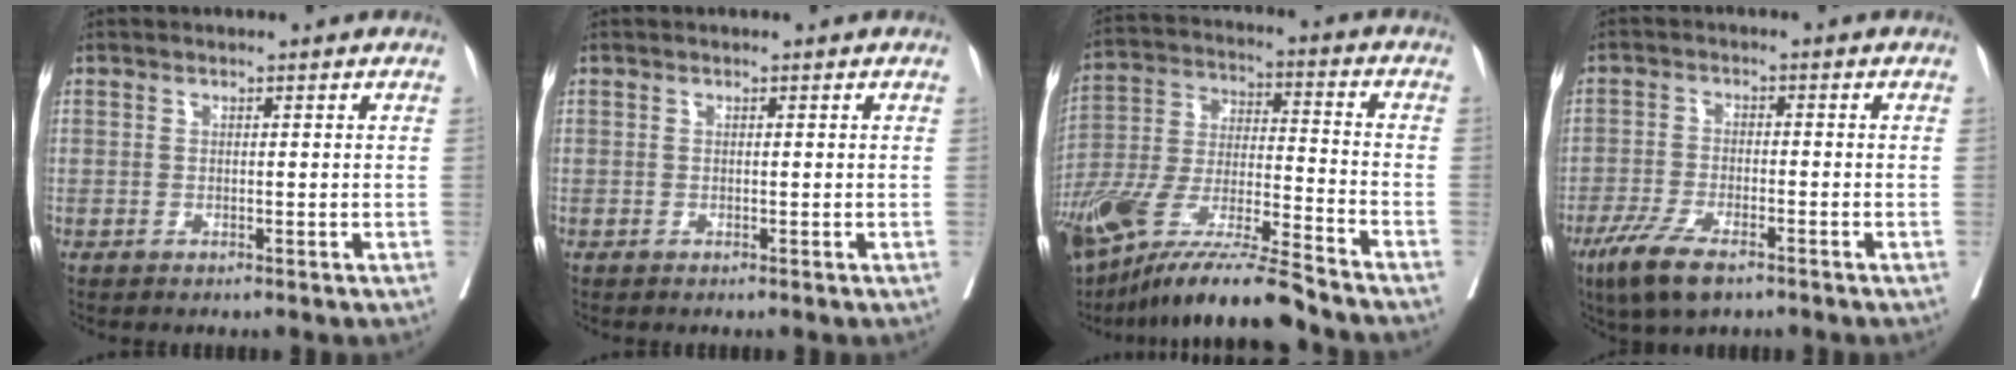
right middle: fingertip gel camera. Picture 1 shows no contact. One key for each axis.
{"total": 0.0}
{"total": 20.6, "fx": -16.1, "fy": 1.3, "fz": 12.7, "tx": -0.266, "ty": -0.039, "tz": -0.301}
{"total": 7.7, "fx": -5.1, "fy": 2.1, "fz": 5.4, "tx": -0.109, "ty": -0.017, "tz": -0.089}